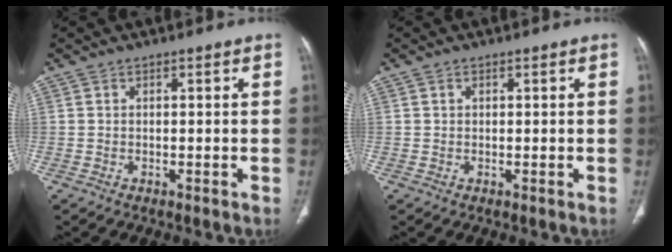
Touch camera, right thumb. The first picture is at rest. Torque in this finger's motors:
{"motor_torque": [-0.39, 0.21, -0.15, 0.10, 0.05]}